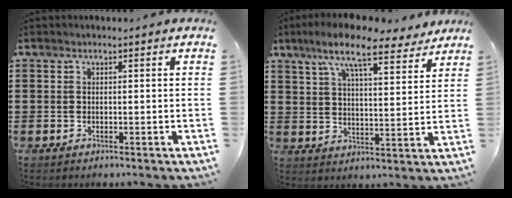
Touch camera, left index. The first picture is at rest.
{"total": 10.8, "force": [8.5, 1.7, 6.5], "torque": [-0.144, -0.027, 0.147]}